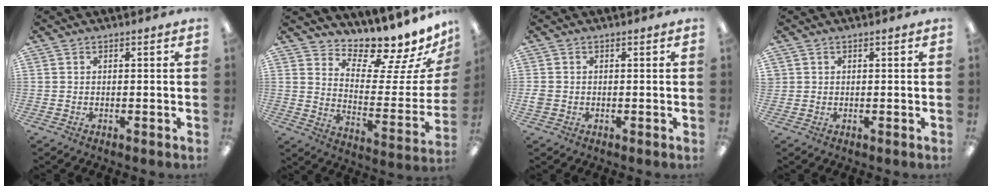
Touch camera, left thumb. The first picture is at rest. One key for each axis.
{"total": 10.4, "fx": 9.5, "fy": 2.9, "fz": 3.4, "tx": -0.044, "ty": -0.102, "tz": 0.157}
{"total": 2.0, "fx": -0.1, "fy": 1.9, "fz": 0.8, "tx": -0.014, "ty": 0.005, "tz": -0.003}
{"total": 1.1, "fx": 0.6, "fy": 1.0, "fz": -0.1, "tx": 0.002, "ty": 0.001, "tz": 0.012}